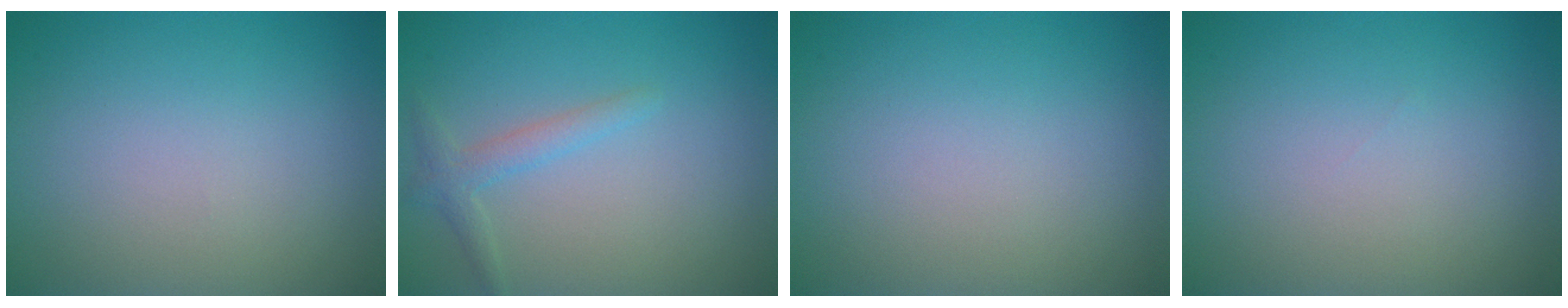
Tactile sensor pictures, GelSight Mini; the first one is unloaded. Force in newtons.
{"total": 1.8, "press": 1.8, "slide": 0.1}
{"total": 0.0}
{"total": 0.0}